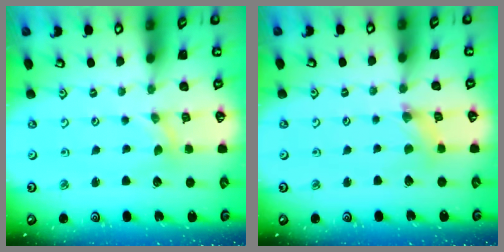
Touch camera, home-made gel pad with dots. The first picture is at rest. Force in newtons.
{"total": 1.9, "press": 1.8, "slide": 0.3}